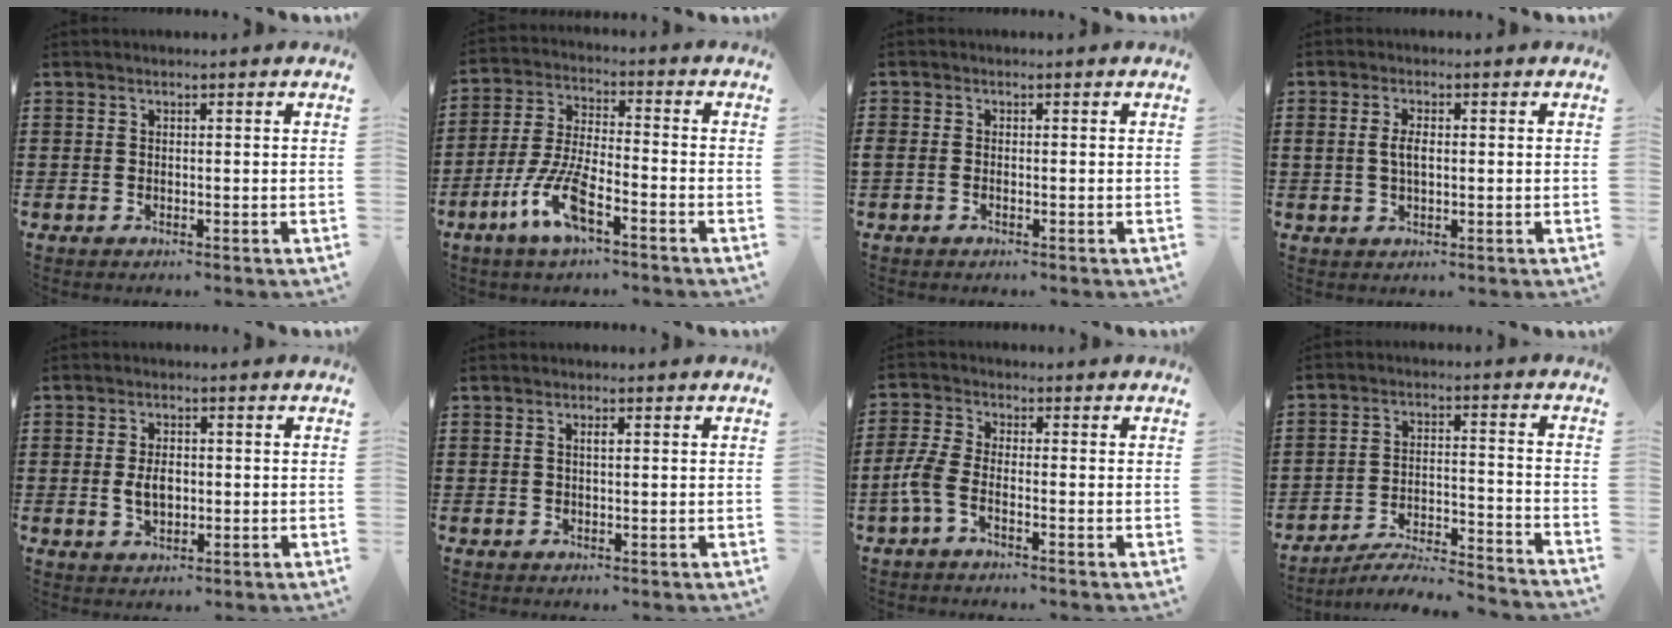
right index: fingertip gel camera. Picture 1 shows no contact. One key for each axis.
{"total": 8.9, "fx": -5.0, "fy": 2.1, "fz": 7.1, "tx": -0.174, "ty": -0.012, "tz": -0.100}
{"total": 0.6, "fx": -0.4, "fy": 0.2, "fz": 0.4, "tx": -0.009, "ty": -0.005, "tz": -0.007}
{"total": 3.0, "fx": 0.2, "fy": 1.4, "fz": 2.7, "tx": -0.062, "ty": 0.003, "tz": 0.000}
{"total": 3.5, "fx": -0.2, "fy": 2.1, "fz": 2.8, "tx": -0.055, "ty": 0.006, "tz": -0.003}
{"total": 1.1, "fx": 0.3, "fy": 0.3, "fz": 1.0, "tx": -0.020, "ty": 0.001, "tz": 0.005}
{"total": 4.1, "fx": -1.8, "fy": 1.4, "fz": 3.4, "tx": -0.095, "ty": -0.010, "tz": -0.042}
{"total": 5.4, "fx": -5.1, "fy": 0.2, "fz": 1.6, "tx": -0.034, "ty": -0.007, "tz": -0.105}